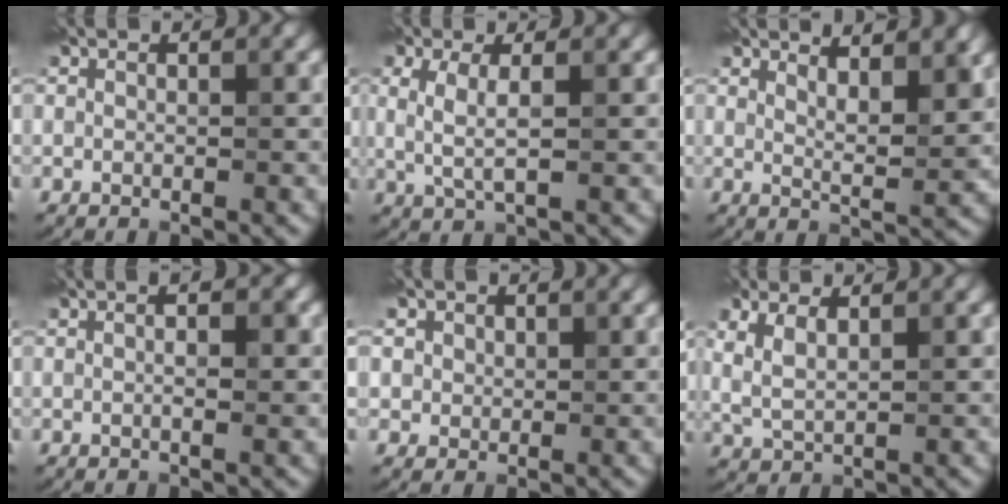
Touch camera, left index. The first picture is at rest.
{"total": 2.3, "force": [0.3, 0.3, 2.2], "torque": [-0.056, -0.003, 0.010]}
{"total": 4.0, "force": [3.0, 0.7, 2.6], "torque": [-0.043, 0.001, 0.048]}
{"total": 1.8, "force": [0.1, 0.5, 1.7], "torque": [-0.027, 0.003, 0.003]}
{"total": 3.9, "force": [1.9, 3.1, 1.5], "torque": [-0.038, 0.009, 0.026]}
{"total": 2.3, "force": [1.1, 0.8, 1.9], "torque": [-0.053, 0.001, 0.028]}